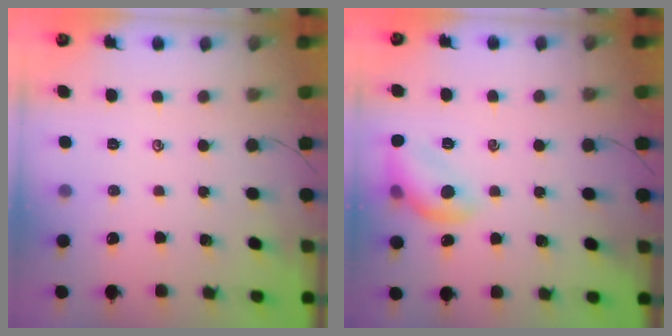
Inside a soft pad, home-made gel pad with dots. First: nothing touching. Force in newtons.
{"total": 10.3, "press": 10.3, "slide": 0.1}